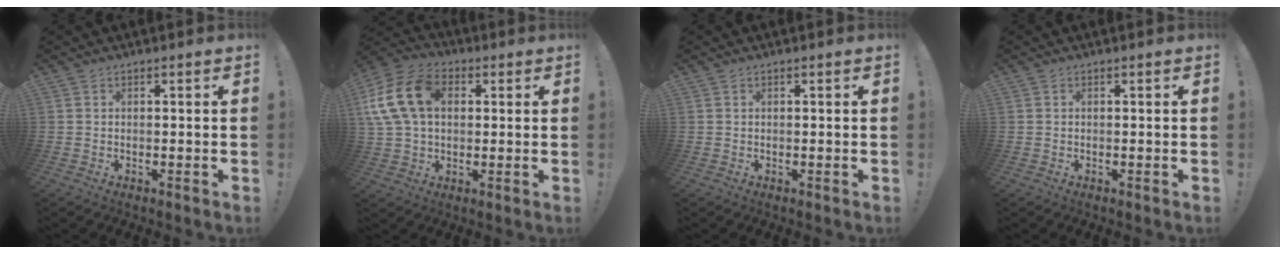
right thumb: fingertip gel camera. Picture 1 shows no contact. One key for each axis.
{"total": 17.1, "fx": 4.1, "fy": 12.2, "fz": 11.2, "tx": -0.215, "ty": 0.007, "tz": 0.079}
{"total": 0.0}
{"total": 0.0}